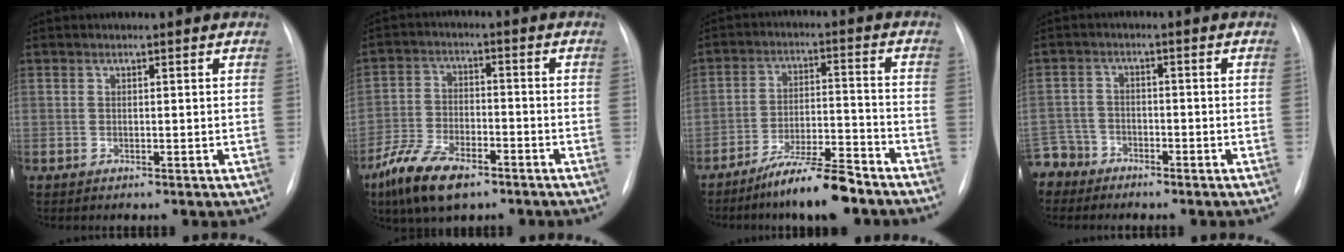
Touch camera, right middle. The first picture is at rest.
{"total": 10.0, "force": [-6.4, 3.9, 6.6], "torque": [-0.138, -0.013, -0.117]}
{"total": 9.4, "force": [-7.5, 1.0, 5.7], "torque": [-0.093, -0.002, -0.132]}
{"total": 5.8, "force": [-4.8, 3.2, -0.5], "torque": [0.013, -0.004, -0.096]}